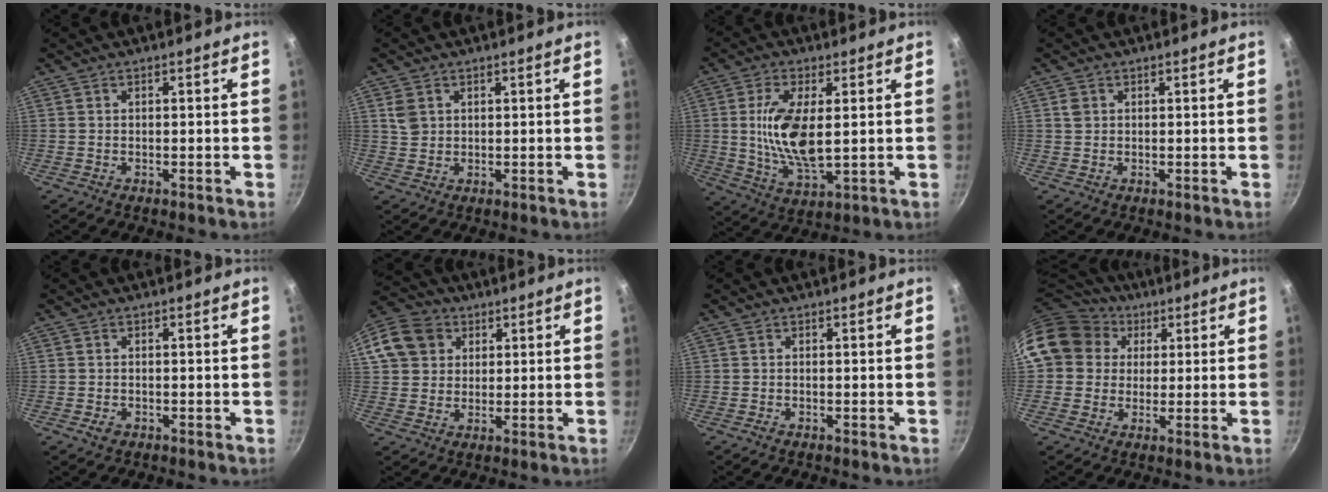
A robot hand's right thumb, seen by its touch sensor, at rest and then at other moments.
{"total": 3.3, "force": [1.2, 2.7, 1.6], "torque": [-0.023, -0.002, 0.028]}
{"total": 12.5, "force": [1.4, 5.5, 11.2], "torque": [-0.214, -0.011, 0.033]}
{"total": 1.4, "force": [0.4, 1.2, 0.5], "torque": [-0.010, 0.003, 0.008]}
{"total": 1.8, "force": [-0.9, 1.2, 0.9], "torque": [-0.017, 0.003, -0.016]}
{"total": 12.2, "force": [4.1, 10.3, 5.0], "torque": [-0.086, 0.017, 0.066]}
{"total": 0.6, "force": [-0.4, 0.2, 0.3], "torque": [-0.008, 0.001, -0.012]}
{"total": 15.8, "force": [4.2, 13.8, 6.5], "torque": [-0.113, 0.031, 0.065]}